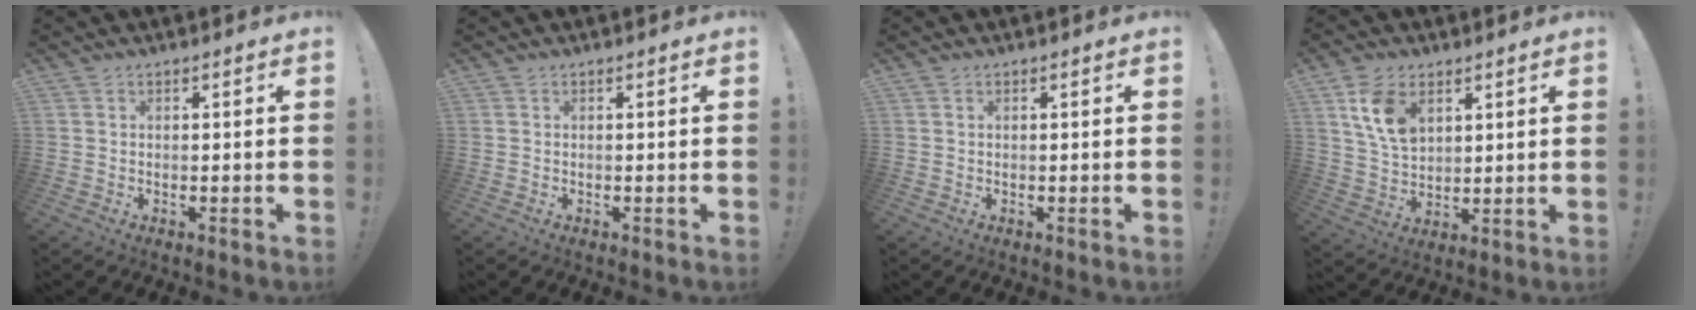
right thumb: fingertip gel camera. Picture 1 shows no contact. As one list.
[{"total": 0.0}, {"total": 0.0}, {"total": 11.3, "force": [5.2, 7.2, 6.9], "torque": [-0.120, -0.013, 0.101]}]